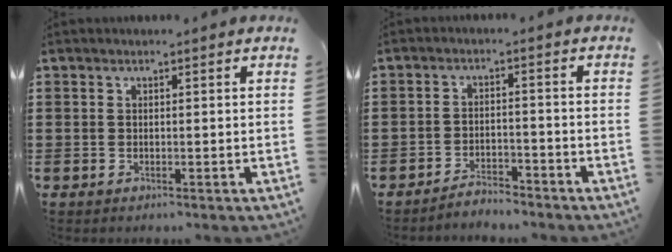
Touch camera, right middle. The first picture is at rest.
{"total": 3.2, "force": [-3.1, 0.3, 0.2], "torque": [-0.011, 0.004, -0.066]}